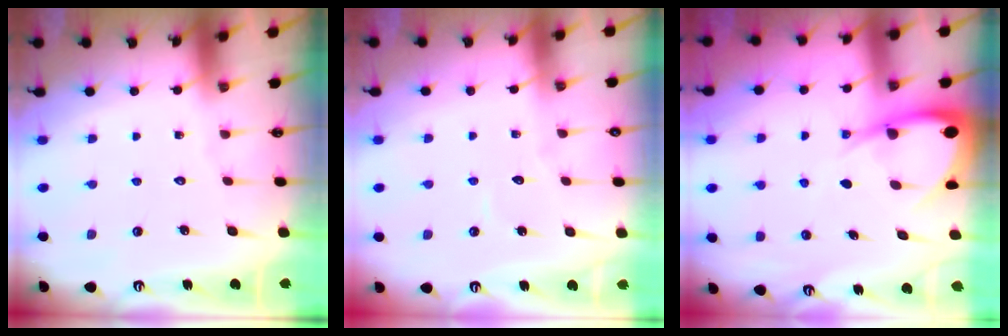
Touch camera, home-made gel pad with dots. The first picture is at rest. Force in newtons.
{"total": 3.1, "press": 3.1, "slide": 0.3}
{"total": 8.4, "press": 8.4, "slide": 0.8}